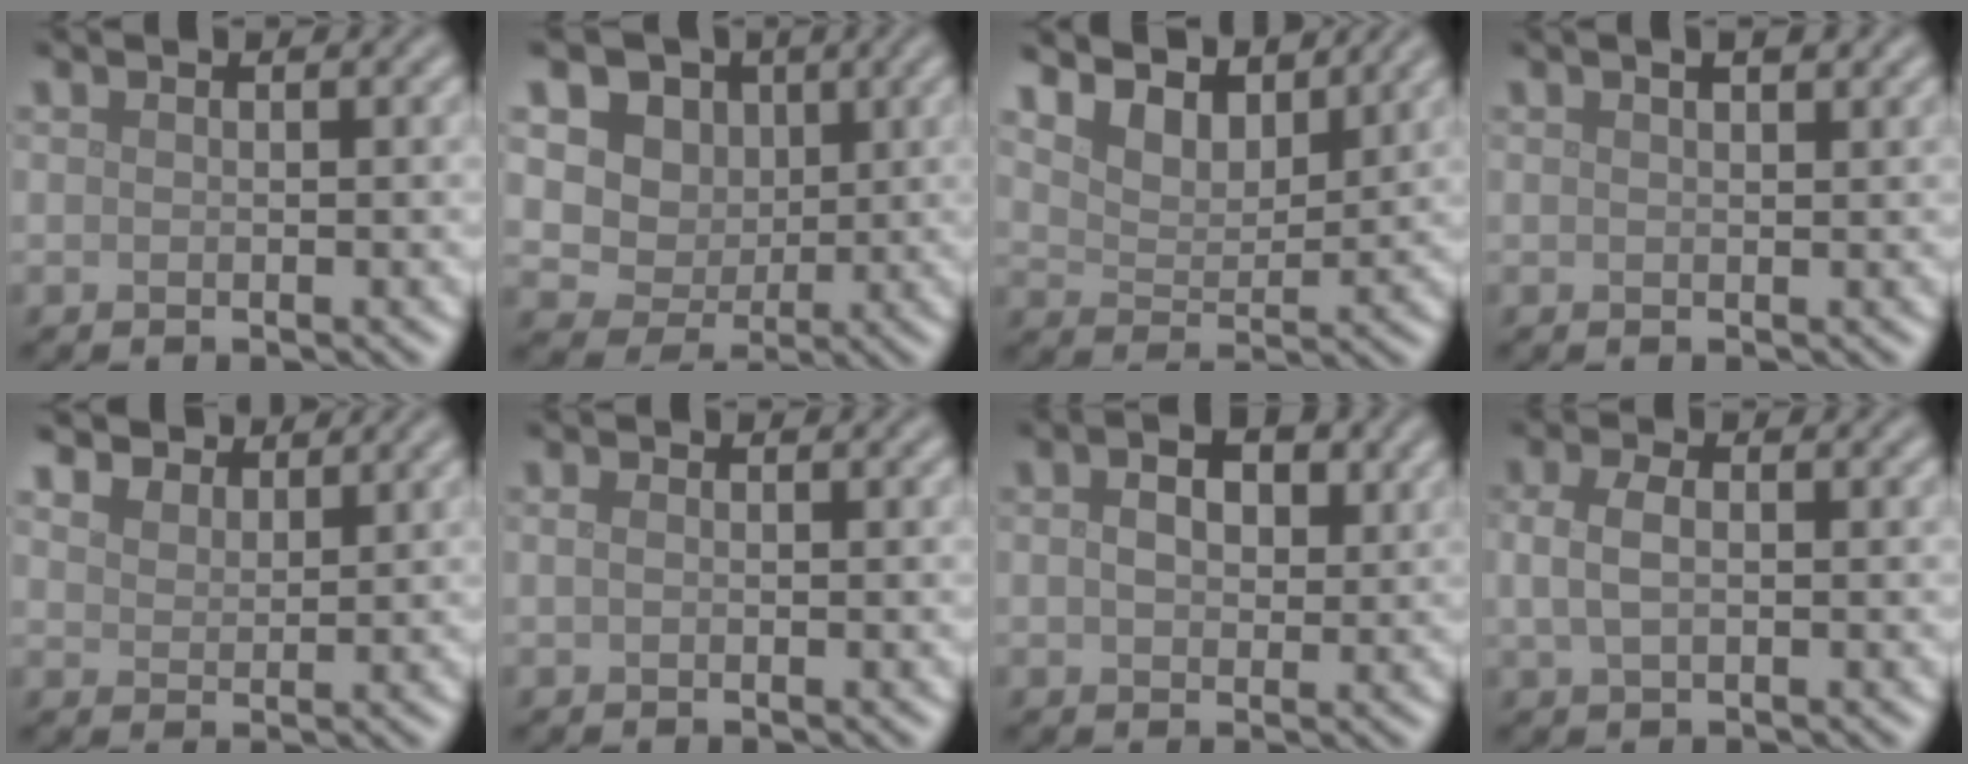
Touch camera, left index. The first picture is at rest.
{"total": 9.1, "force": [3.4, 7.3, 4.3], "torque": [-0.077, 0.012, 0.046]}
{"total": 6.3, "force": [5.3, 2.5, 2.5], "torque": [-0.072, -0.007, 0.089]}
{"total": 1.9, "force": [1.2, 0.6, 1.3], "torque": [-0.012, -0.002, 0.016]}
{"total": 4.3, "force": [3.9, 1.6, 1.0], "torque": [-0.035, -0.010, 0.074]}
{"total": 0.7, "force": [0.0, 0.5, 0.5], "torque": [-0.012, 0.001, 0.000]}
{"total": 3.4, "force": [0.9, 2.1, 2.5], "torque": [-0.043, 0.004, 0.014]}
{"total": 2.5, "force": [0.3, 1.4, 2.0], "torque": [-0.048, 0.003, 0.003]}